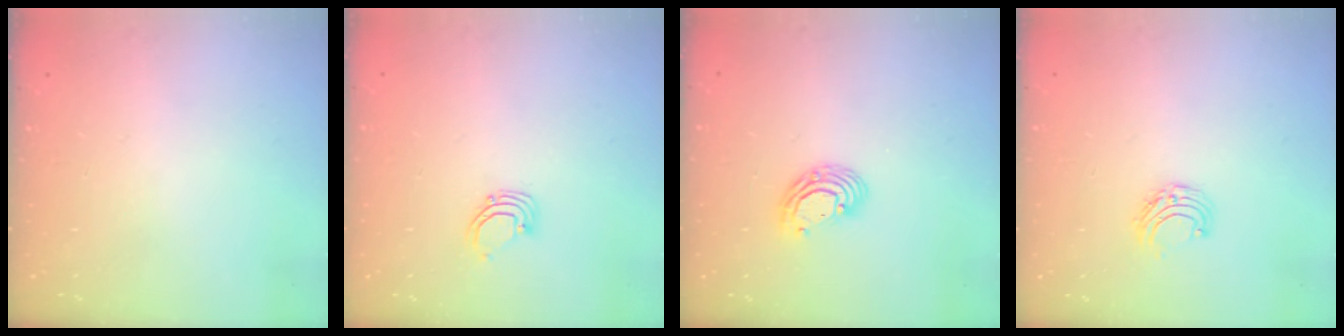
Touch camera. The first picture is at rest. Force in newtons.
{"total": 2.7, "press": 2.7, "slide": 0.2}
{"total": 6.7, "press": 6.6, "slide": 0.7}
{"total": 5.9, "press": 5.8, "slide": 0.7}